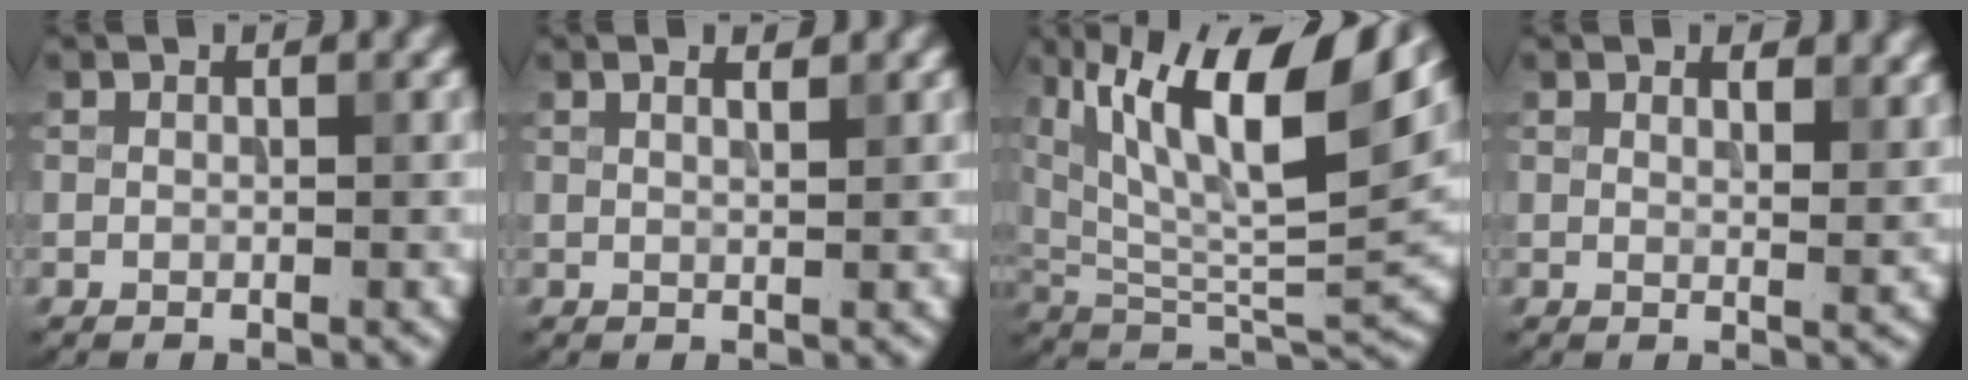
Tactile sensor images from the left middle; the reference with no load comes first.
{"total": 1.9, "force": [1.2, 0.7, 1.3], "torque": [-0.003, 0.003, -0.002]}
{"total": 14.7, "force": [7.2, 4.9, 11.9], "torque": [-0.210, 0.007, 0.134]}
{"total": 2.5, "force": [1.6, 0.9, 1.7], "torque": [-0.015, -0.002, 0.025]}